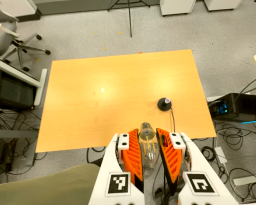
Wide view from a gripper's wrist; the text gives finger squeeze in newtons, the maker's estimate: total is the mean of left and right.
{"total": 19.3, "left": 20.2, "right": 18.5}